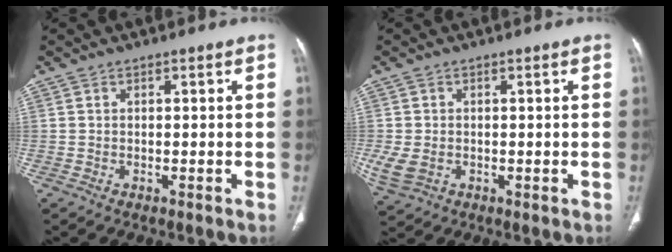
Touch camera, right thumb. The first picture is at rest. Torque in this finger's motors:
{"motor_torque": [1.23, 0.73, 0.26, -0.65, 0.06]}